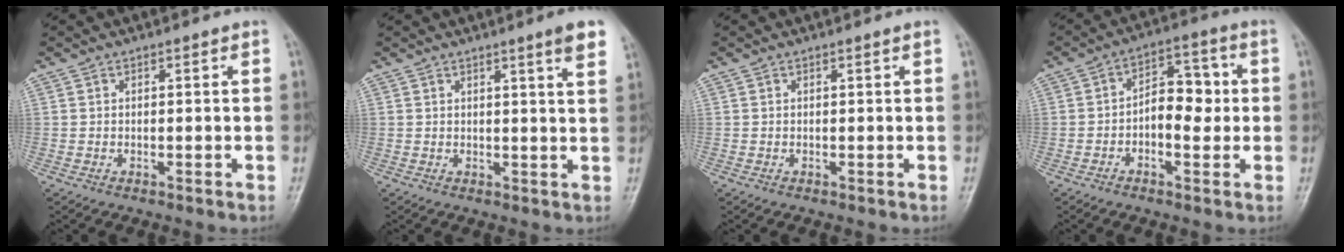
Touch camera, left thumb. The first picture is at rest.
{"total": 4.9, "force": [3.0, 0.0, 3.8], "torque": [-0.045, -0.016, 0.038]}
{"total": 0.0}
{"total": 8.5, "force": [-0.7, 5.0, 6.9], "torque": [-0.081, 0.031, -0.019]}